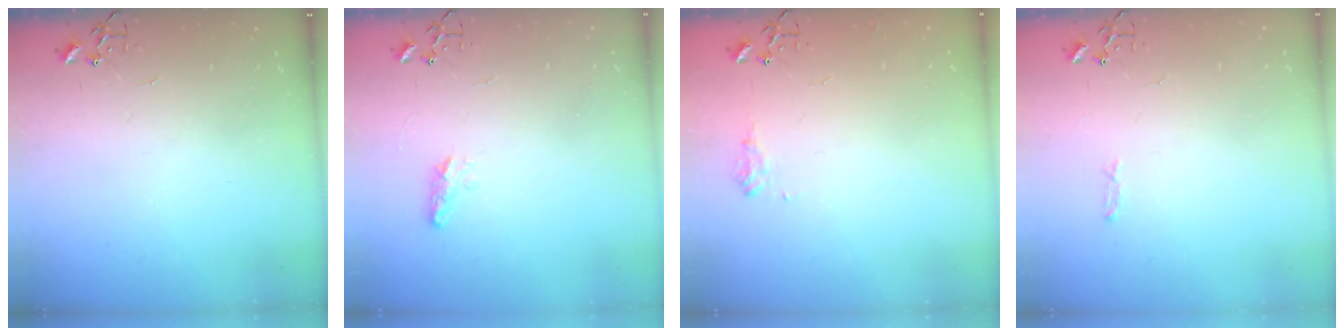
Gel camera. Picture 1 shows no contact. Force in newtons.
{"total": 6.5, "press": 6.4, "slide": 0.7}
{"total": 6.9, "press": 6.8, "slide": 1.0}
{"total": 3.3, "press": 3.3, "slide": 0.4}